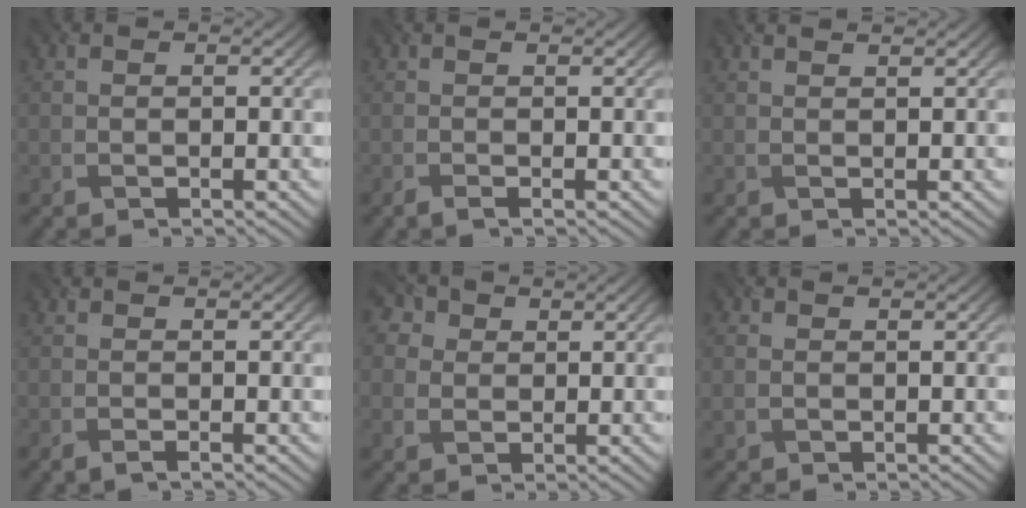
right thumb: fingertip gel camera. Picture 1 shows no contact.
{"total": 0.8, "force": [-0.2, 0.0, 0.7], "torque": [-0.017, -0.002, -0.004]}
{"total": 1.0, "force": [0.9, 0.0, 0.4], "torque": [-0.012, -0.002, 0.014]}
{"total": 0.7, "force": [-0.1, 0.0, 0.7], "torque": [-0.018, 0.000, -0.002]}
{"total": 5.5, "force": [2.7, 4.1, 2.5], "torque": [-0.104, 0.010, 0.051]}
{"total": 1.4, "force": [0.7, 0.9, 0.8], "torque": [-0.026, 0.000, 0.018]}